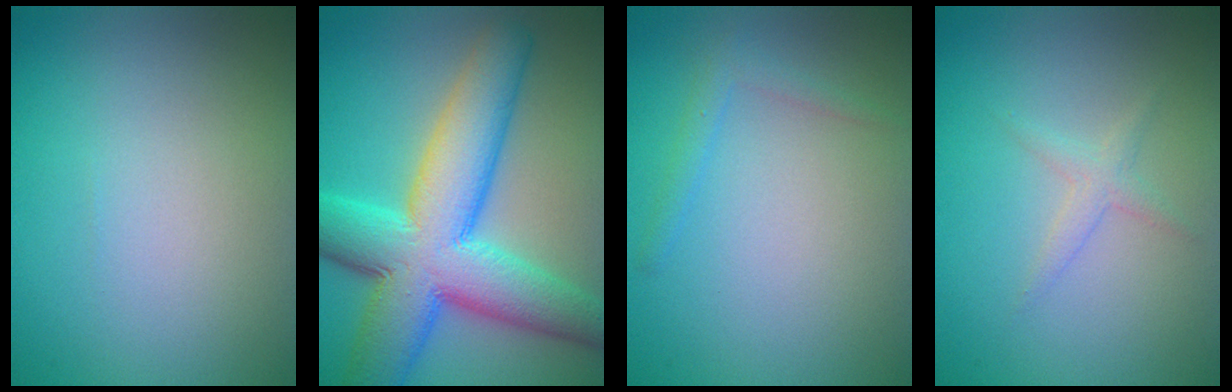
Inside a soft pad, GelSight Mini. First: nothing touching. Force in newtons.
{"total": 12.0, "press": 12.0, "slide": 0.2}
{"total": 1.3, "press": 1.3, "slide": 0.1}
{"total": 1.3, "press": 1.3, "slide": 0.1}